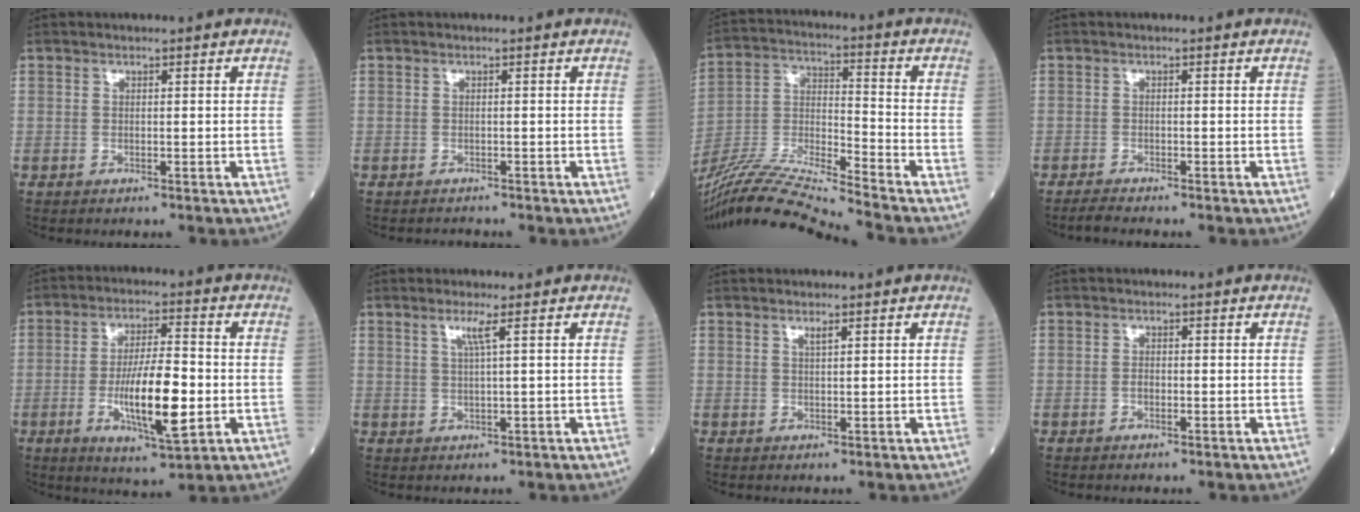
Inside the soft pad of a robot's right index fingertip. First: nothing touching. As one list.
[{"total": 0.8, "force": [-0.8, -0.2, -0.2], "torque": [0.001, -0.006, -0.011]}, {"total": 16.1, "force": [-14.8, -2.5, 6.0], "torque": [-0.114, -0.003, -0.273]}, {"total": 1.8, "force": [-1.7, -0.6, 0.4], "torque": [-0.021, -0.010, -0.033]}, {"total": 11.7, "force": [-2.4, 2.3, 11.2], "torque": [-0.202, -0.010, -0.039]}, {"total": 2.2, "force": [0.9, -0.6, 1.9], "torque": [-0.042, -0.001, 0.021]}, {"total": 1.0, "force": [0.6, 0.0, 0.7], "torque": [-0.015, -0.002, 0.012]}, {"total": 1.0, "force": [-0.3, 0.6, 0.7], "torque": [-0.013, 0.002, -0.003]}]